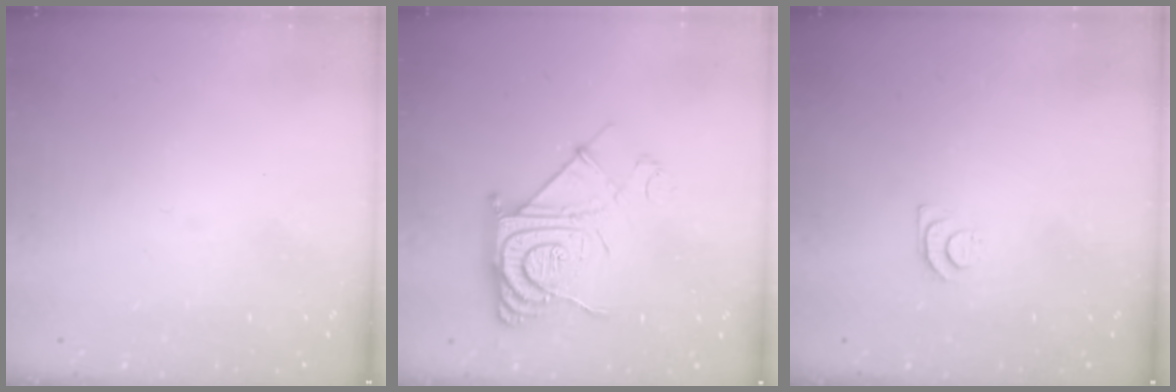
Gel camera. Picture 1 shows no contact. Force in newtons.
{"total": 13.0, "press": 13.0, "slide": 0.8}
{"total": 4.1, "press": 4.1, "slide": 0.5}